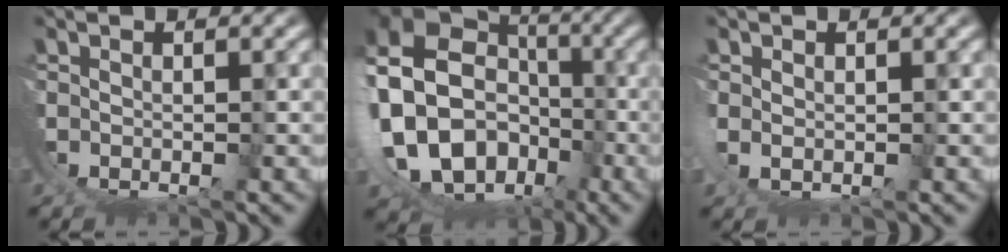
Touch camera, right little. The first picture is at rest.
{"total": 17.4, "force": [-2.5, 14.1, 9.9], "torque": [-0.227, -0.060, -0.028]}
{"total": 1.2, "force": [0.7, 0.1, 1.0], "torque": [-0.032, -0.013, 0.024]}